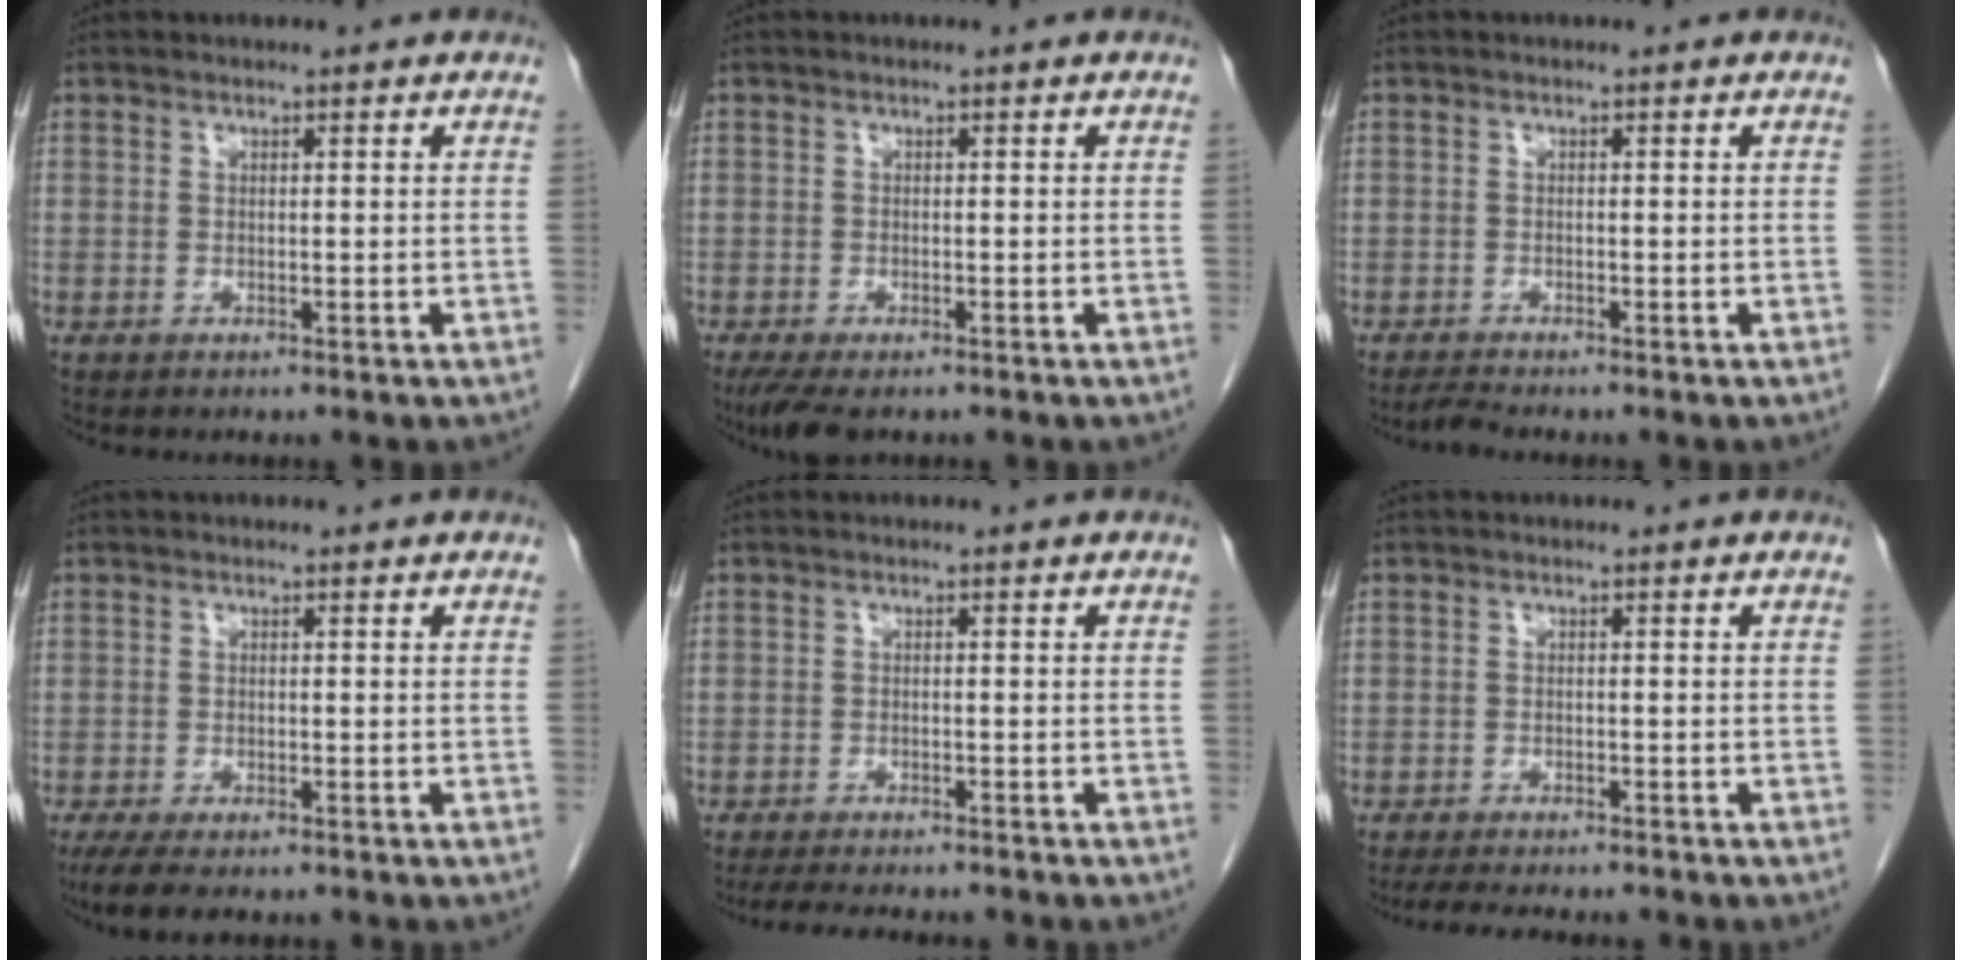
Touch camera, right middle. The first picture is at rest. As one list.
[{"total": 4.3, "force": [-3.0, 1.6, 2.6], "torque": [-0.049, -0.011, -0.049]}, {"total": 1.3, "force": [-1.2, -0.3, 0.4], "torque": [-0.015, -0.006, -0.025]}, {"total": 5.5, "force": [-4.2, 1.5, 3.3], "torque": [-0.053, -0.013, -0.065]}, {"total": 9.3, "force": [-8.2, 1.5, 4.1], "torque": [-0.055, -0.011, -0.113]}, {"total": 9.0, "force": [-7.9, 1.6, 4.1], "torque": [-0.055, -0.009, -0.111]}]